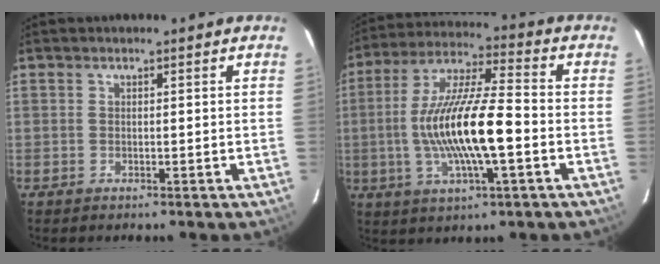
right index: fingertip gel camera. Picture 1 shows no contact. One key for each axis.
{"total": 16.7, "fx": -2.9, "fy": 3.1, "fz": 16.1, "tx": -0.313, "ty": 0.000, "tz": -0.056}